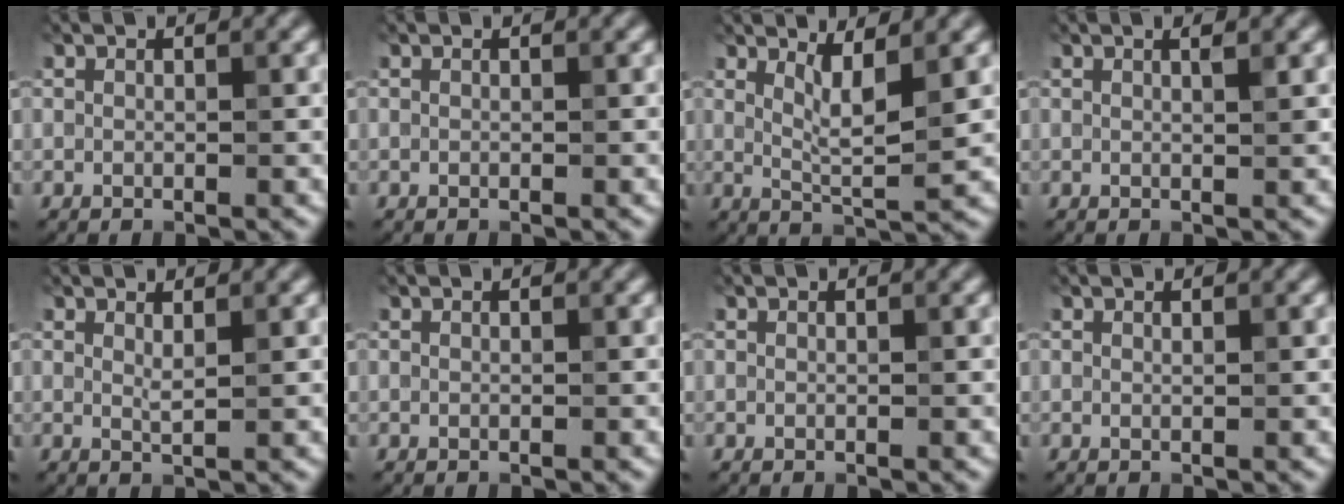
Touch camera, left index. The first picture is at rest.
{"total": 0.0}
{"total": 3.2, "force": [1.4, 0.6, 2.8], "torque": [-0.050, -0.011, 0.028]}
{"total": 1.1, "force": [0.5, 0.2, 1.0], "torque": [-0.010, 0.002, 0.006]}
{"total": 0.9, "force": [0.6, 0.1, 0.7], "torque": [-0.012, -0.003, 0.011]}
{"total": 0.0}
{"total": 0.0}
{"total": 0.0}